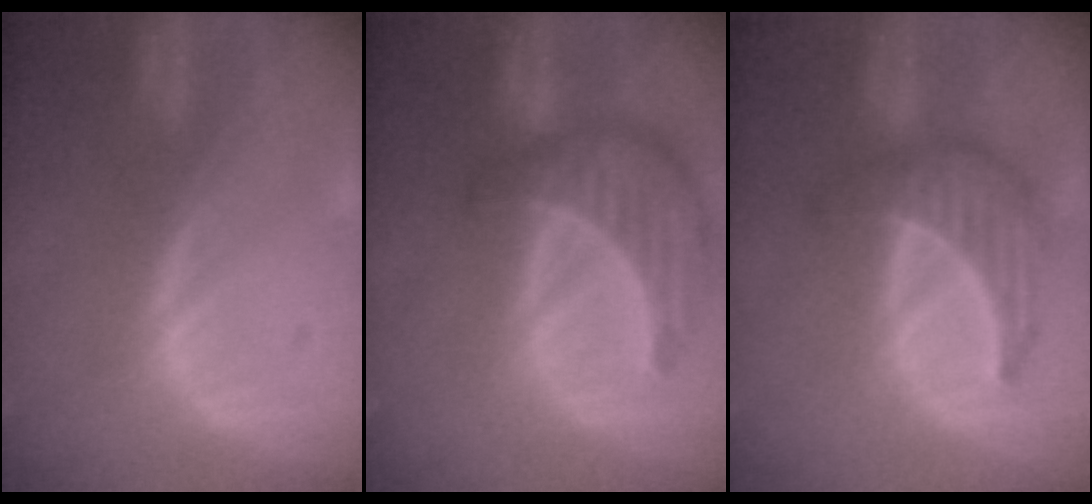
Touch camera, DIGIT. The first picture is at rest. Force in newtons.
{"total": 8.9, "press": 8.0, "slide": 3.7}
{"total": 6.4, "press": 6.3, "slide": 1.0}